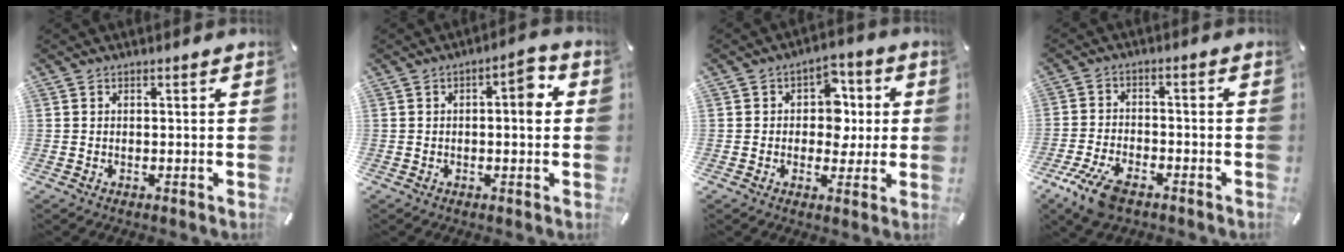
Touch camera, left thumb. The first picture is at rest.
{"total": 6.2, "force": [0.6, 2.7, 5.6], "torque": [-0.058, 0.000, -0.002]}
{"total": 8.7, "force": [0.3, 7.1, 4.9], "torque": [-0.057, 0.006, 0.002]}
{"total": 8.4, "force": [-5.3, 3.6, 5.4], "torque": [-0.125, 0.013, -0.101]}